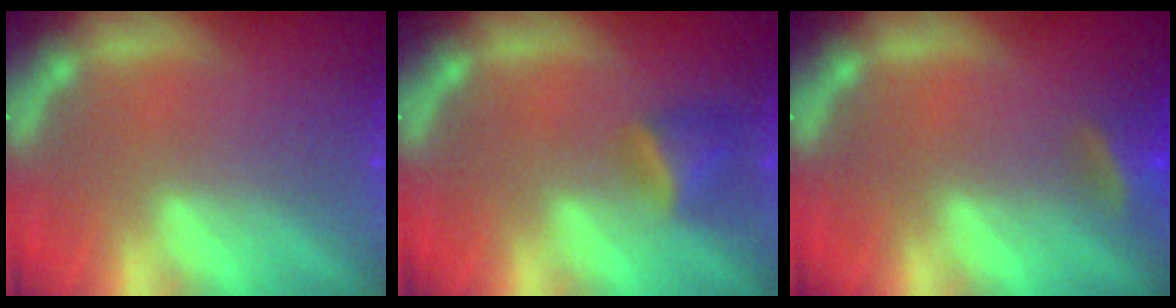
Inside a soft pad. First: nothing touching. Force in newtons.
{"total": 2.9}
{"total": 2.9}